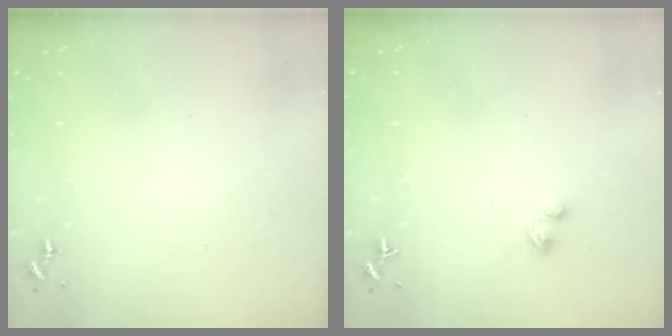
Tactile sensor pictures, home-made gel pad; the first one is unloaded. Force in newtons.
{"total": 2.8, "press": 2.7, "slide": 0.4}